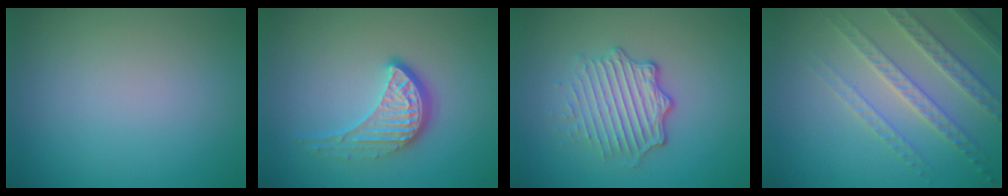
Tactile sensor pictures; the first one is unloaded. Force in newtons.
{"total": 4.0, "press": 2.9, "slide": 2.7}
{"total": 4.7, "press": 3.4, "slide": 3.2}
{"total": 3.8, "press": 3.6, "slide": 1.0}